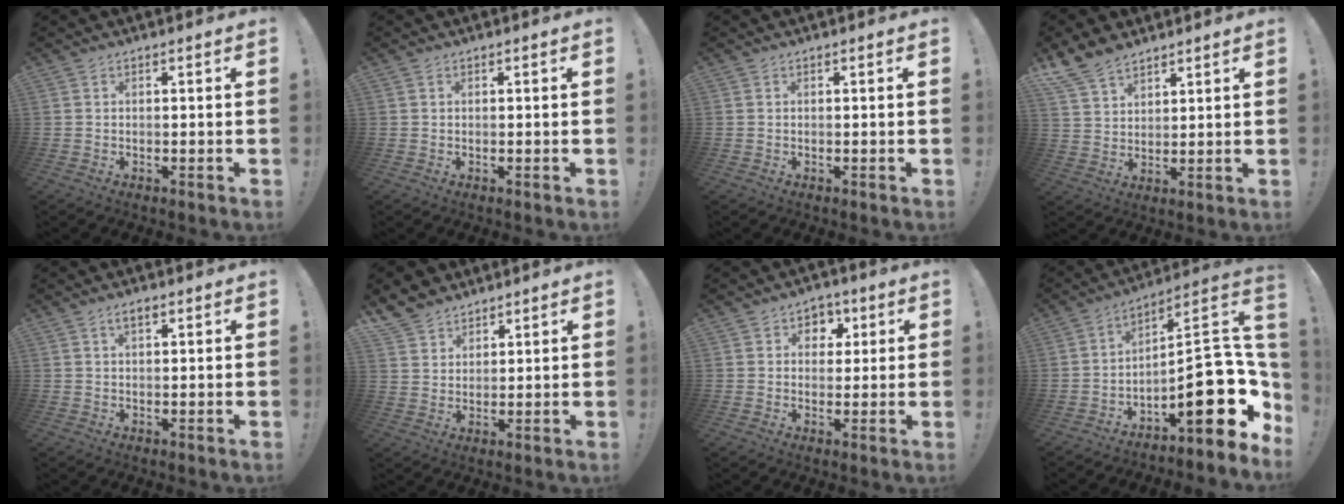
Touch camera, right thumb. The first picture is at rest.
{"total": 0.0}
{"total": 0.0}
{"total": 9.2, "force": [7.2, 4.6, 3.3], "torque": [-0.064, -0.040, 0.144]}
{"total": 2.6, "force": [1.3, 1.0, 2.0], "torque": [-0.040, 0.003, 0.023]}
{"total": 7.3, "force": [5.8, 4.3, 1.2], "torque": [-0.027, -0.039, 0.116]}
{"total": 5.6, "force": [1.5, 5.1, 1.9], "torque": [-0.021, -0.005, 0.027]}
{"total": 22.3, "force": [-5.2, 8.8, 19.8], "torque": [-0.274, 0.024, -0.068]}